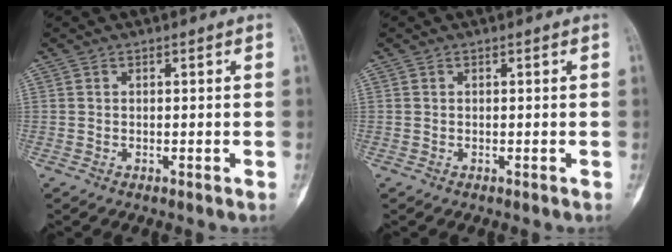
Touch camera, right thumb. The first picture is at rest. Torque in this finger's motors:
{"motor_torque": [0.22, 0.14, -0.02, -0.05, 0.01]}